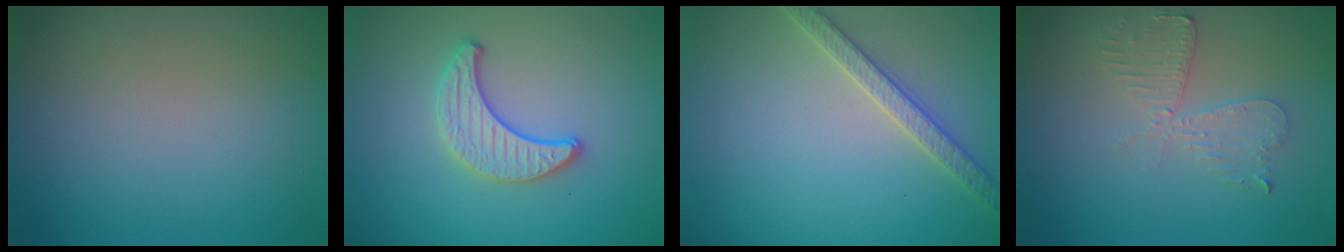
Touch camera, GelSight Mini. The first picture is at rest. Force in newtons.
{"total": 3.0, "press": 2.8, "slide": 0.9}
{"total": 2.8, "press": 2.8, "slide": 0.4}
{"total": 2.6, "press": 2.5, "slide": 0.5}